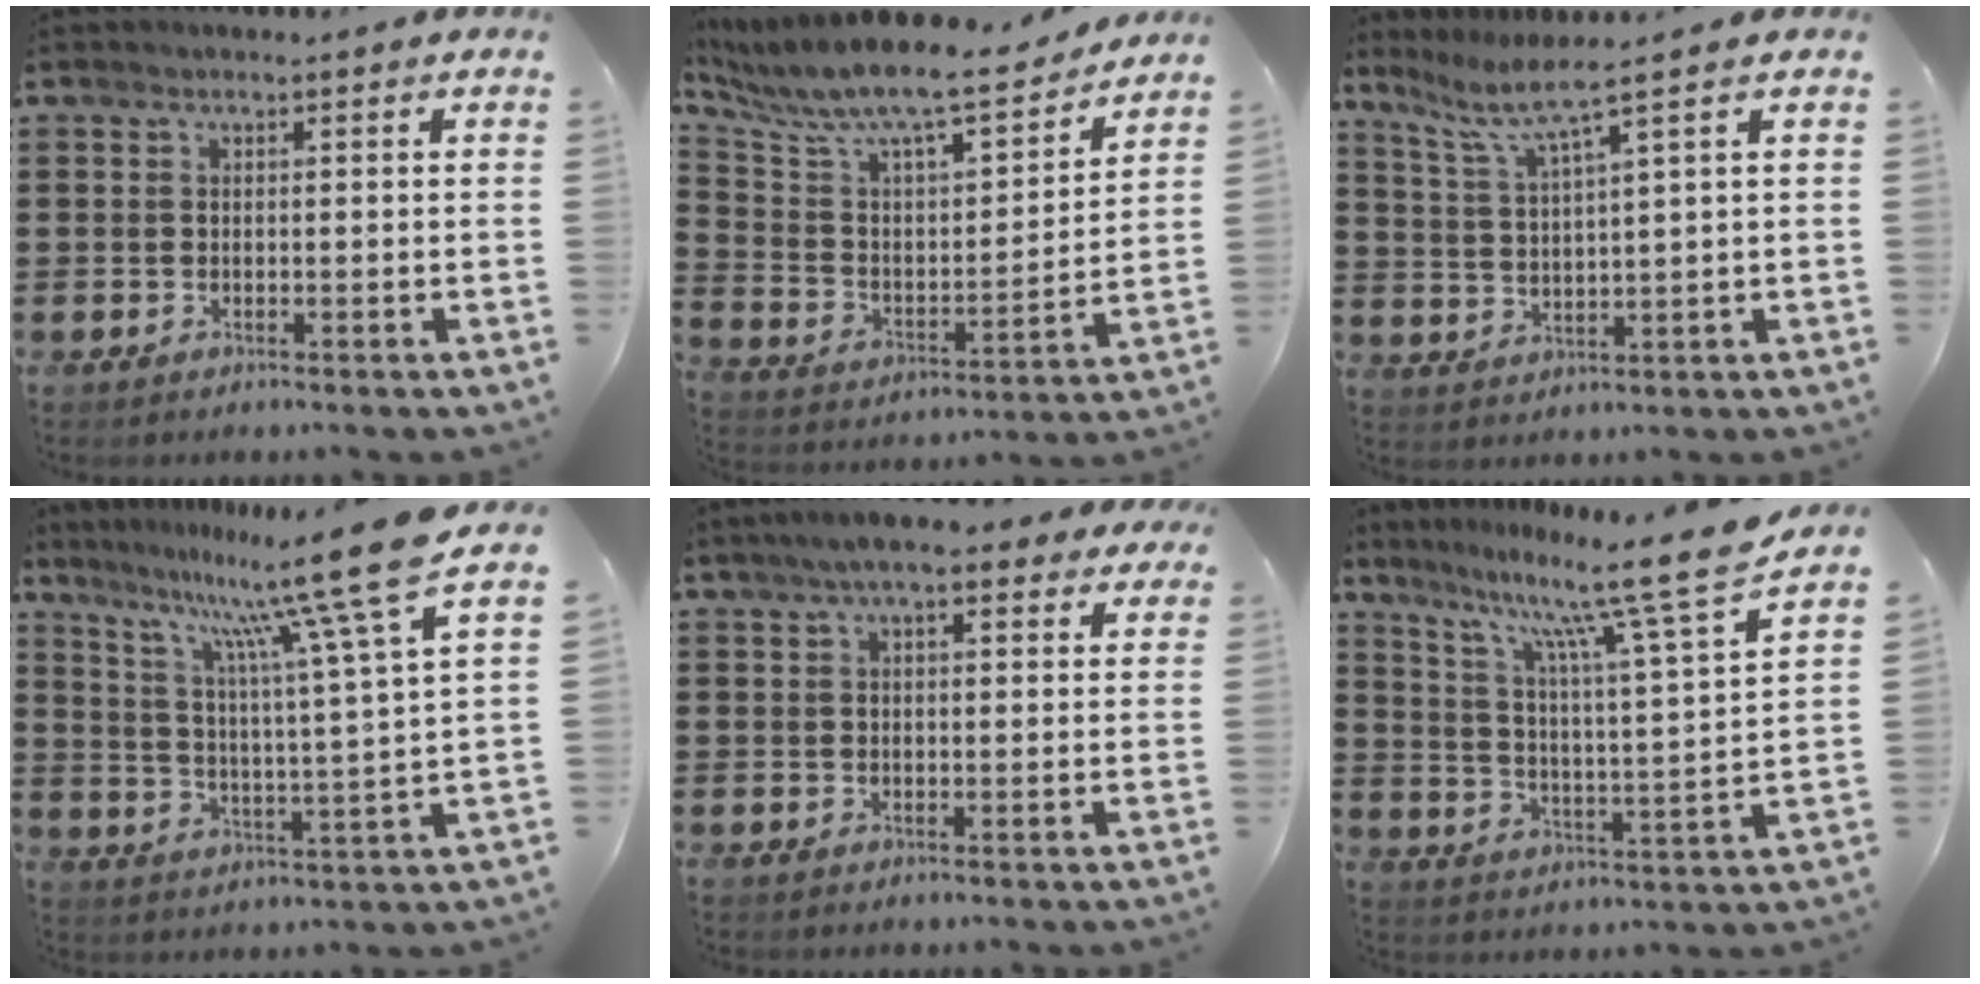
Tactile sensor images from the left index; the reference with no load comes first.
{"total": 8.4, "force": [7.5, 1.2, 3.6], "torque": [-0.107, -0.062, 0.121]}
{"total": 4.5, "force": [3.0, -0.2, 3.3], "torque": [-0.079, -0.015, 0.046]}
{"total": 13.2, "force": [10.3, -1.3, 8.1], "torque": [-0.170, -0.066, 0.158]}
{"total": 5.8, "force": [4.0, 1.5, 4.0], "torque": [-0.079, 0.006, 0.069]}
{"total": 11.6, "force": [9.4, -0.9, 6.7], "torque": [-0.139, -0.073, 0.143]}